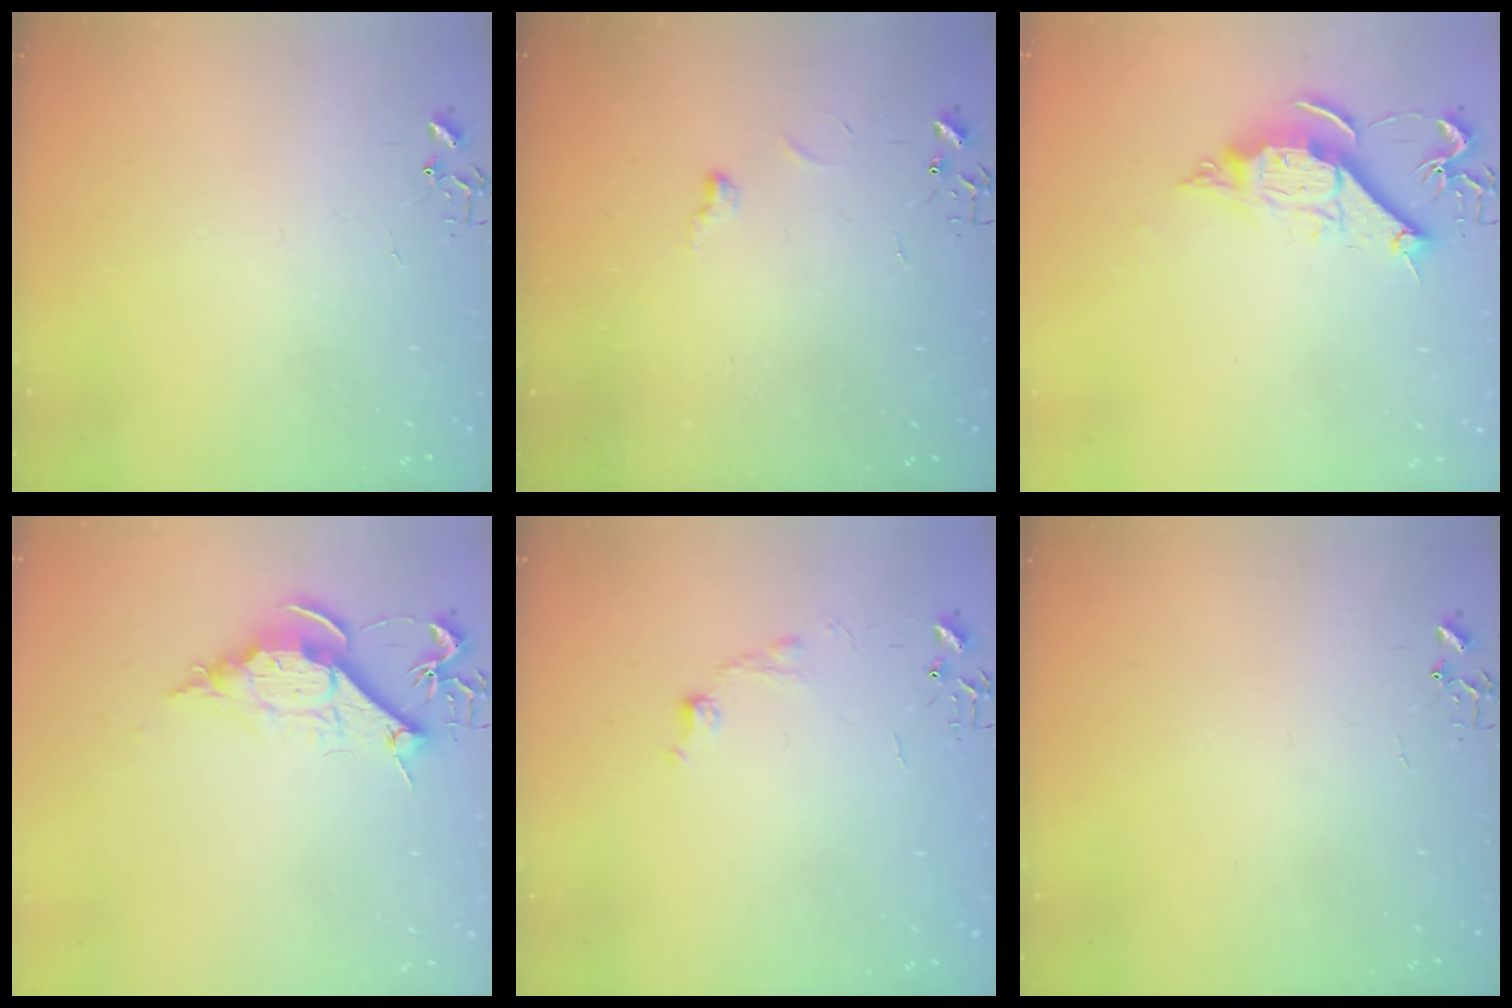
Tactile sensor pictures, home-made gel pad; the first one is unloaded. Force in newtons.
{"total": 3.8, "press": 3.8, "slide": 0.5}
{"total": 10.9, "press": 10.9, "slide": 0.7}
{"total": 10.2, "press": 10.2, "slide": 1.0}
{"total": 6.7, "press": 6.7, "slide": 0.9}
{"total": 0.0}